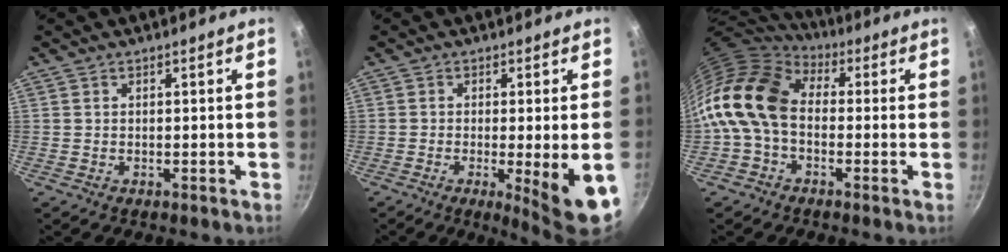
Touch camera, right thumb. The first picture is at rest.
{"total": 9.0, "force": [-2.5, 0.9, 8.6], "torque": [-0.121, -0.012, -0.031]}
{"total": 15.7, "force": [-0.2, 11.0, 11.2], "torque": [-0.204, 0.030, -0.024]}